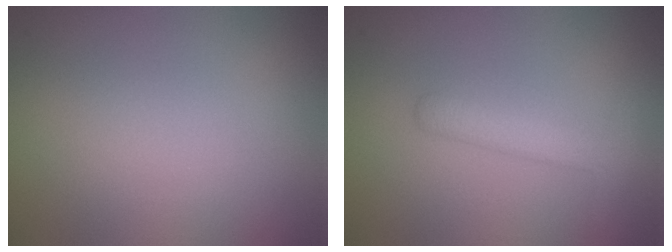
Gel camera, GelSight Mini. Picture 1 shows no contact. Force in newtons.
{"total": 2.7, "press": 2.7, "slide": 0.1}